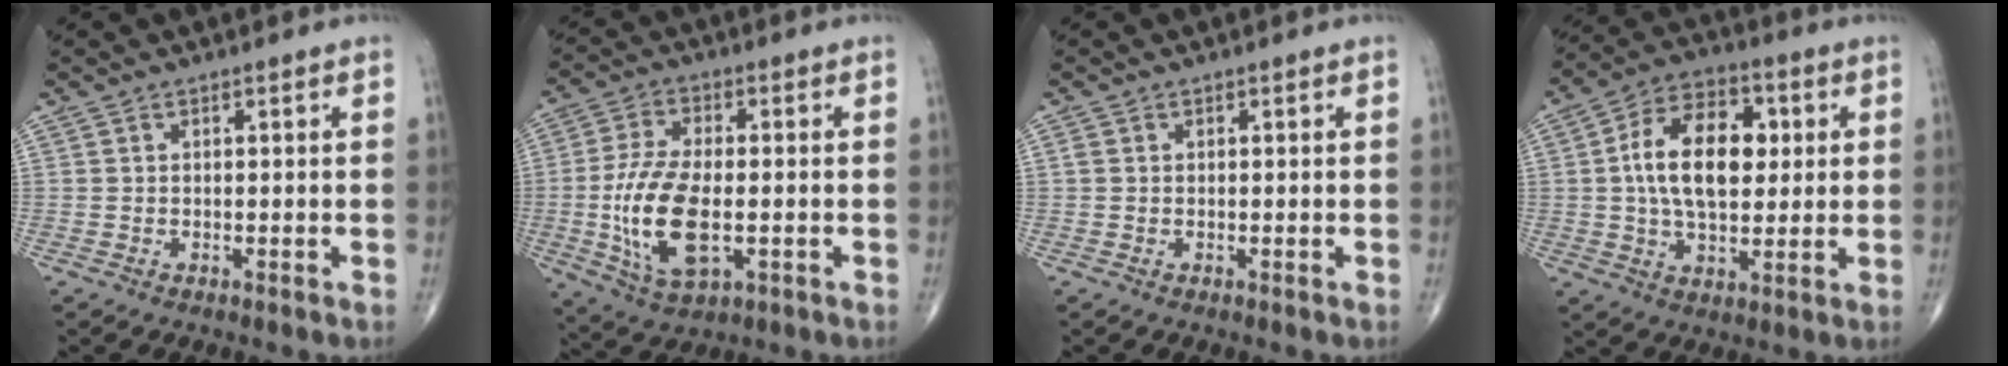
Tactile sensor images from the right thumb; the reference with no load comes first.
{"total": 14.3, "force": [-2.3, 6.8, 12.4], "torque": [-0.250, -0.002, -0.037]}
{"total": 0.5, "force": [0.1, 0.4, 0.3], "torque": [-0.004, 0.003, 0.000]}
{"total": 15.3, "force": [2.0, 9.0, 12.2], "torque": [-0.186, 0.011, 0.027]}